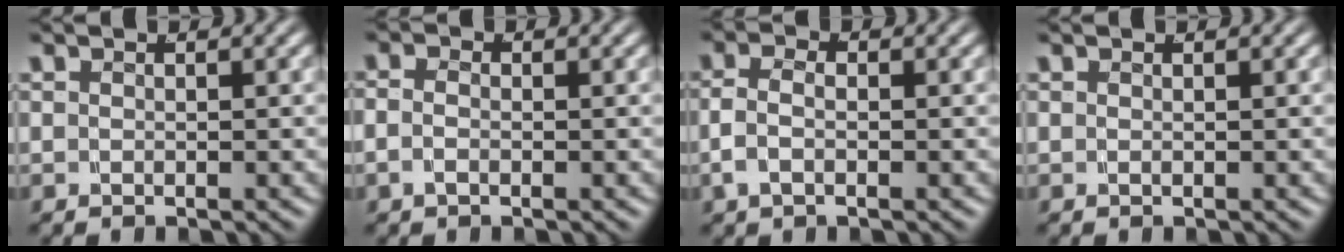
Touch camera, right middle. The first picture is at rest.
{"total": 1.5, "force": [-0.3, 1.1, 1.0], "torque": [-0.023, 0.002, -0.011]}
{"total": 2.9, "force": [-0.4, 1.9, 2.2], "torque": [-0.045, -0.001, -0.009]}
{"total": 0.0}